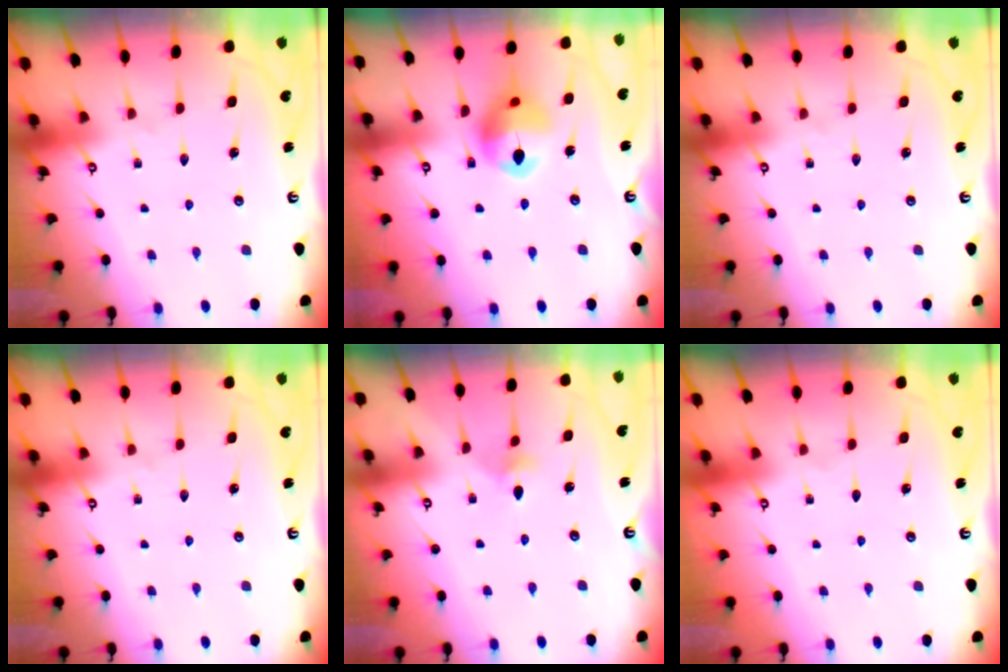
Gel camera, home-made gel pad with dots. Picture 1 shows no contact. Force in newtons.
{"total": 13.7, "press": 13.6, "slide": 1.6}
{"total": 0.0}
{"total": 0.0}
{"total": 4.3, "press": 4.2, "slide": 0.8}
{"total": 0.0}